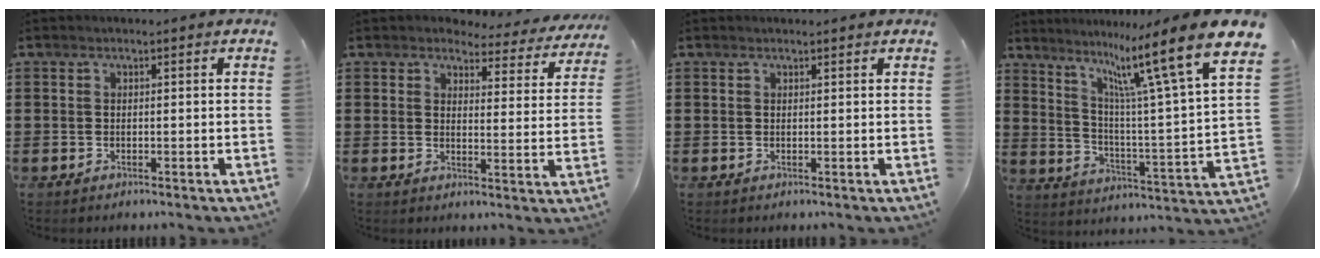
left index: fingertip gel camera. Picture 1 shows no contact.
{"total": 4.0, "force": [3.8, 0.9, 1.0], "torque": [-0.031, -0.019, 0.063]}
{"total": 0.6, "force": [0.6, 0.0, 0.2], "torque": [-0.004, -0.001, 0.012]}
{"total": 13.5, "force": [9.2, 0.2, 9.8], "torque": [-0.188, -0.072, 0.135]}